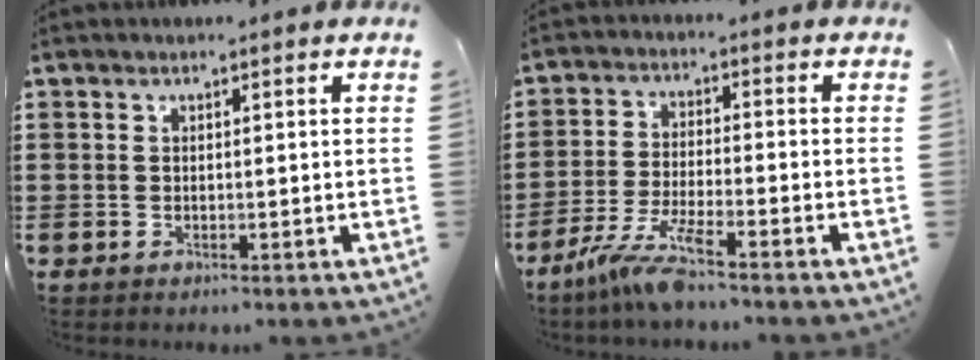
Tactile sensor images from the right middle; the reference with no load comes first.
{"total": 6.7, "force": [-5.3, -0.1, 4.0], "torque": [-0.091, -0.017, -0.104]}